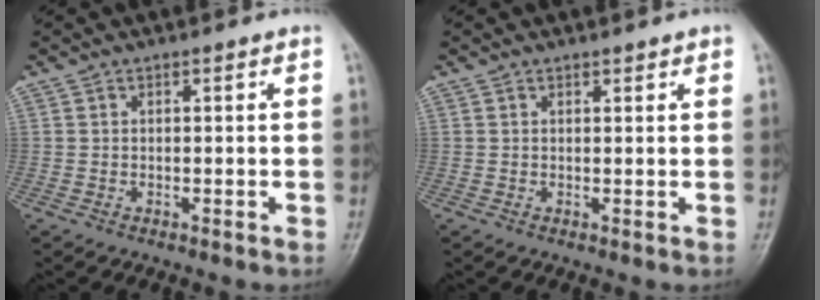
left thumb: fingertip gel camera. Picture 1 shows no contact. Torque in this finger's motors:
{"motor_torque": [-0.06, 0.02, -0.04, -0.10, 0.02]}